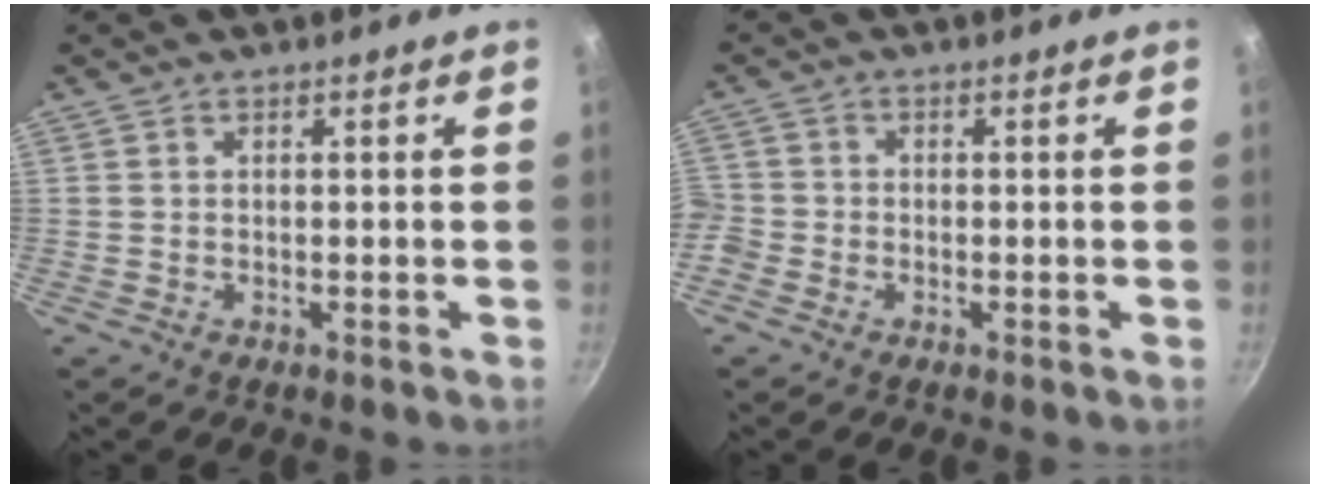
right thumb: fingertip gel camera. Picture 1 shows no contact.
{"total": 4.3, "force": [-1.9, 3.6, 1.2], "torque": [-0.029, 0.015, -0.044]}